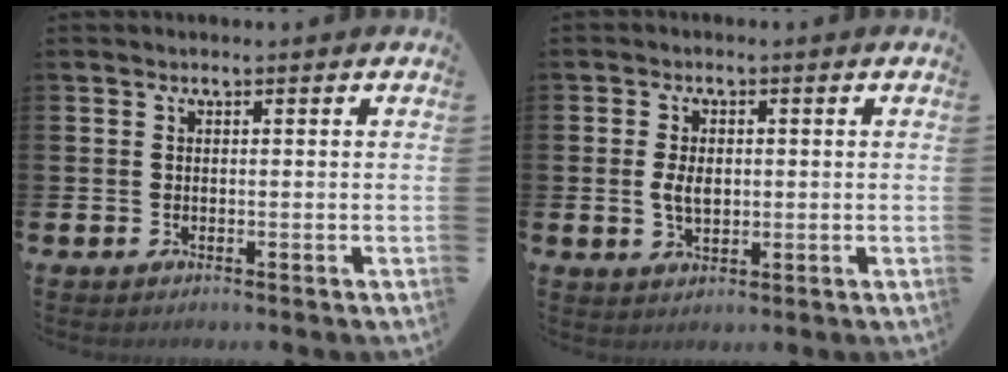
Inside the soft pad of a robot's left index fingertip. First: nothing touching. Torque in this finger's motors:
{"motor_torque": [0.70, -0.07, 0.13, 0.04]}